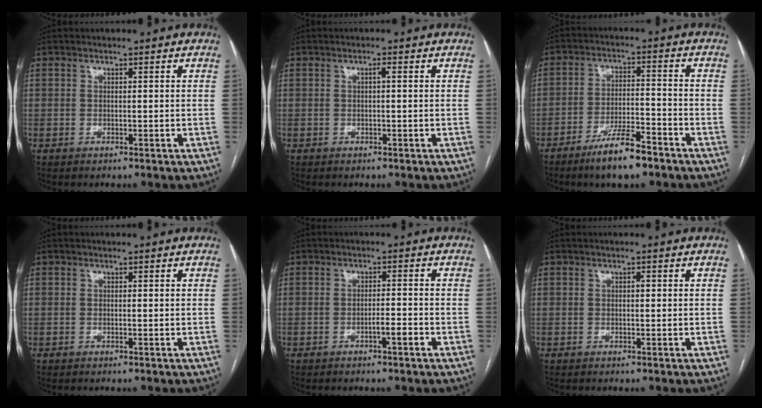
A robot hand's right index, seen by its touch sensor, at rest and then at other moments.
{"total": 0.7, "force": [0.1, 0.1, 0.7], "torque": [-0.013, 0.002, 0.001]}
{"total": 8.6, "force": [-6.3, 1.6, 5.7], "torque": [-0.104, -0.007, -0.108]}
{"total": 0.0}
{"total": 2.2, "force": [-1.3, 0.2, 1.7], "torque": [-0.026, 0.002, -0.022]}
{"total": 0.5, "force": [0.1, 0.2, 0.5], "torque": [-0.008, 0.002, -0.001]}